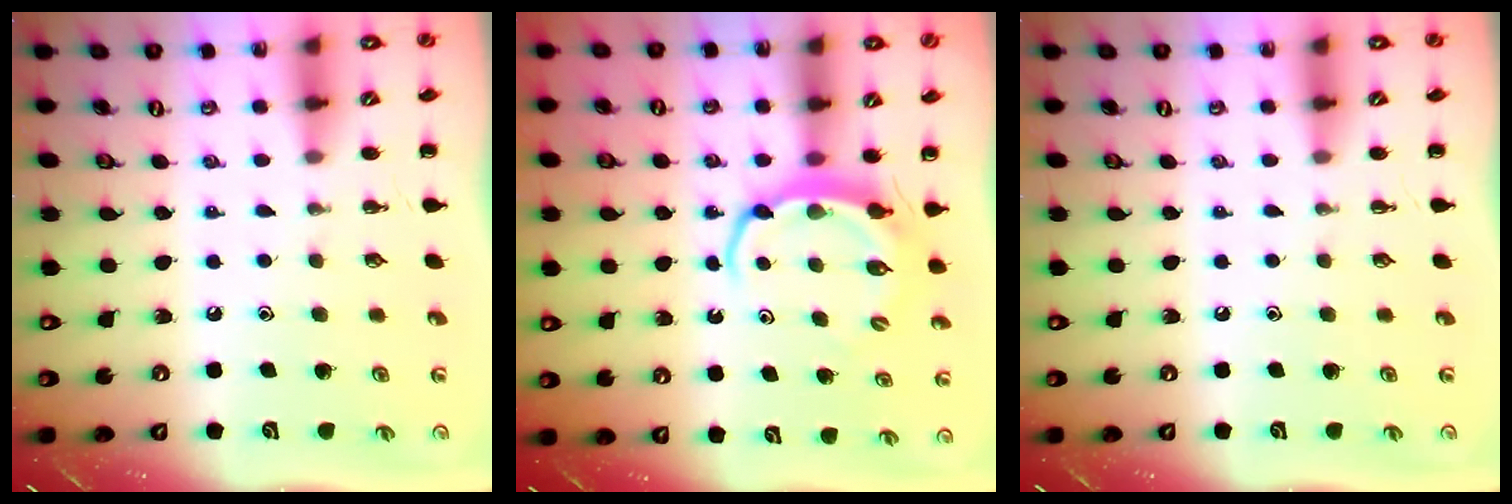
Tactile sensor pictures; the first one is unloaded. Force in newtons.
{"total": 5.9, "press": 5.8, "slide": 0.7}
{"total": 0.0}